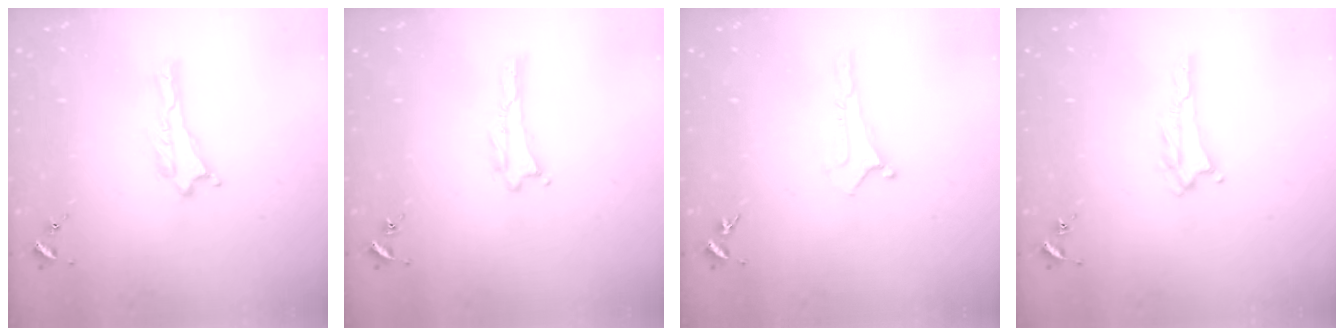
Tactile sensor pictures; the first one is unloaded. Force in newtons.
{"total": 0.0}
{"total": 0.0}
{"total": 1.4, "press": 1.4, "slide": 0.2}